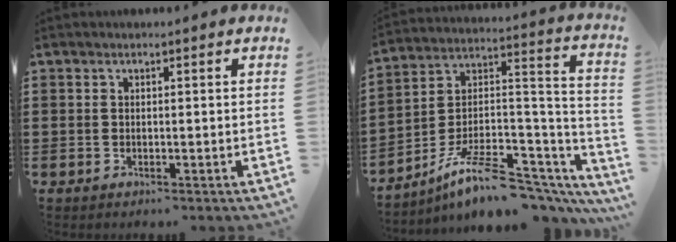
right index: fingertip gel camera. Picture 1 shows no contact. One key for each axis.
{"total": 10.9, "fx": -7.7, "fy": 3.8, "fz": 6.7, "tx": -0.123, "ty": 0.019, "tz": -0.144}